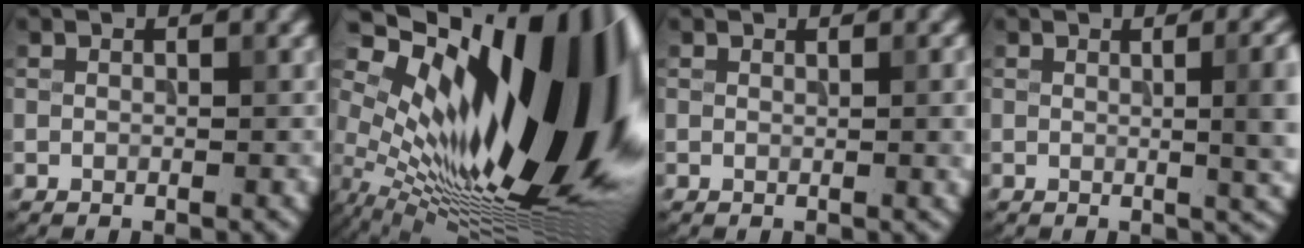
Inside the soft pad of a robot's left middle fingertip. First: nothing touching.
{"total": 20.7, "force": [3.8, 9.2, 18.2], "torque": [-0.278, 0.024, 0.055]}
{"total": 1.8, "force": [-0.2, 0.7, 1.6], "torque": [-0.024, -0.005, -0.003]}
{"total": 5.4, "force": [-0.2, 2.0, 5.1], "torque": [-0.059, -0.010, -0.001]}